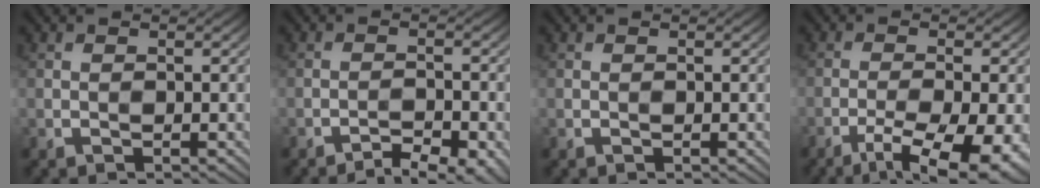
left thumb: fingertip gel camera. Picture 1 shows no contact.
{"total": 5.2, "force": [-3.9, 1.3, 3.1], "torque": [-0.056, 0.002, -0.057]}
{"total": 0.0}
{"total": 10.0, "force": [-6.0, 2.7, 7.5], "torque": [-0.140, -0.027, -0.080]}